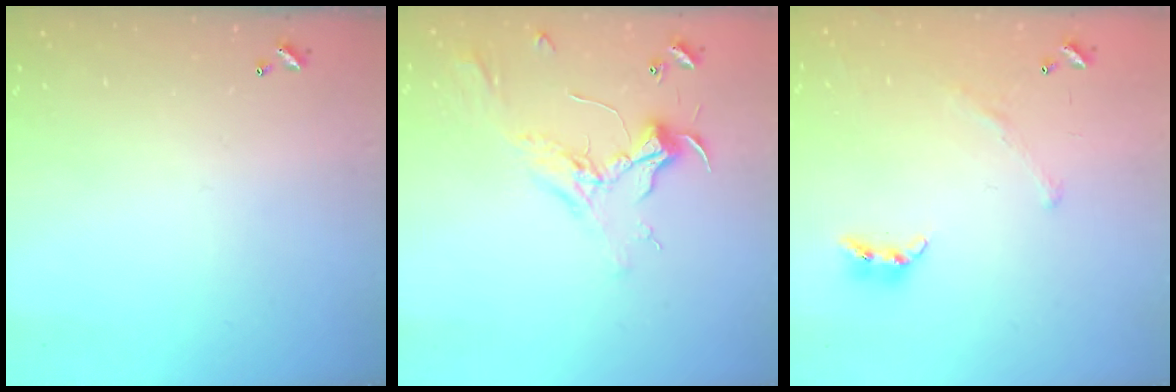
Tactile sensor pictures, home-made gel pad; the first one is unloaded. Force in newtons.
{"total": 2.3, "press": 2.2, "slide": 0.8}
{"total": 2.9, "press": 2.7, "slide": 1.0}